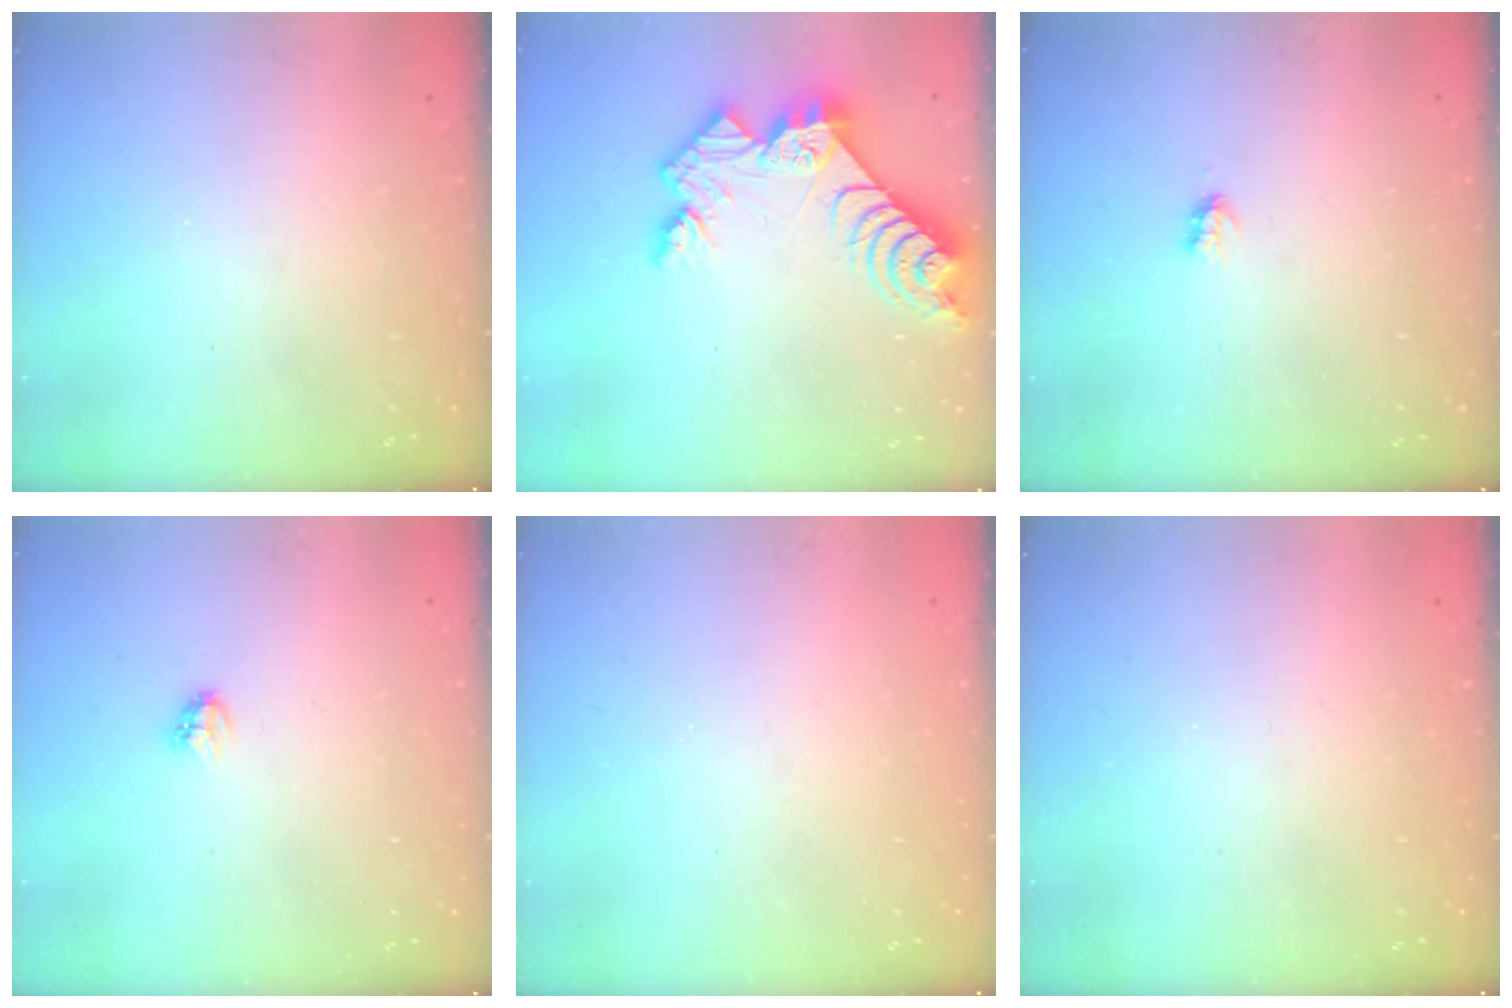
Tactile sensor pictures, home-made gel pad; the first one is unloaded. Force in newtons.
{"total": 11.2, "press": 11.2, "slide": 0.8}
{"total": 1.7, "press": 1.7, "slide": 0.3}
{"total": 2.8, "press": 2.8, "slide": 0.3}
{"total": 0.0}
{"total": 0.0}